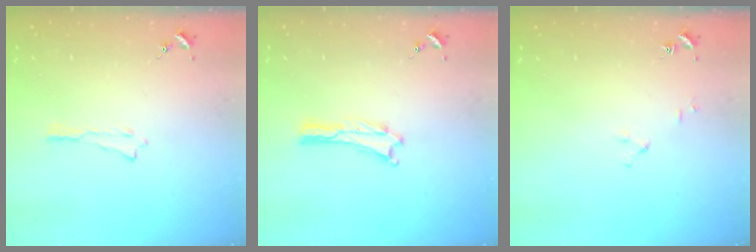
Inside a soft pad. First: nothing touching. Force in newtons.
{"total": 0.0}
{"total": 2.5, "press": 2.5, "slide": 0.2}